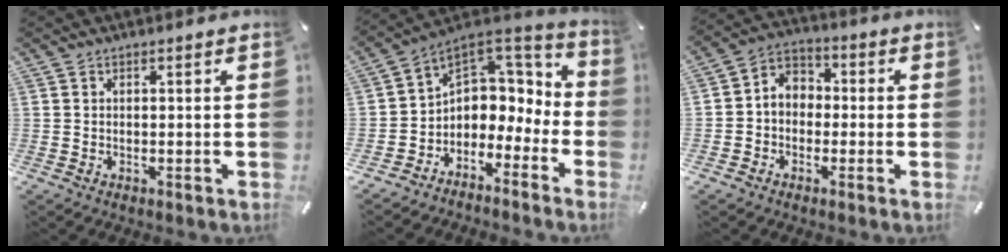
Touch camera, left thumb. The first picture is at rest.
{"total": 5.8, "force": [0.4, 5.7, 1.0], "torque": [-0.024, -0.023, 0.016]}
{"total": 5.0, "force": [-1.7, 4.4, 1.4], "torque": [-0.039, 0.008, -0.039]}